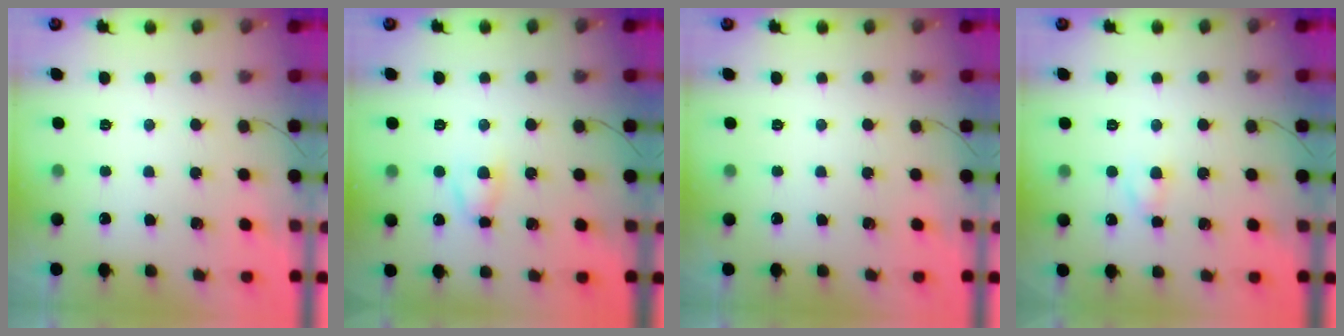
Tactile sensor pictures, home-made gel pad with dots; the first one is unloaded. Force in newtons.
{"total": 3.7, "press": 3.6, "slide": 0.7}
{"total": 0.0}
{"total": 2.8, "press": 2.6, "slide": 1.0}